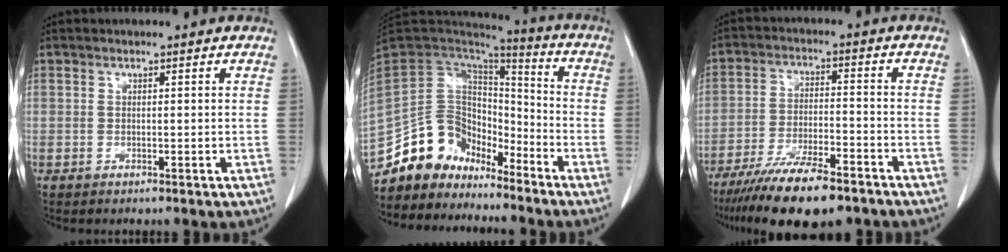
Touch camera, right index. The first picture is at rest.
{"total": 13.1, "force": [-11.2, 6.1, 3.2], "torque": [-0.053, 0.065, -0.208]}
{"total": 14.5, "force": [-11.1, 3.1, 8.8], "torque": [-0.160, -0.027, -0.185]}